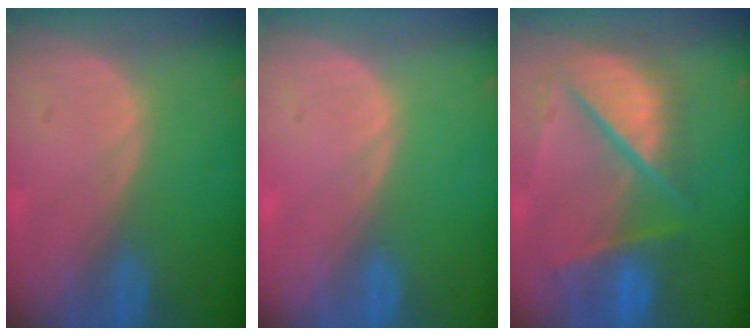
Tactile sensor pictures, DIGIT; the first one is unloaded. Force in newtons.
{"total": 0.0}
{"total": 10.9, "press": 9.0, "slide": 6.1}